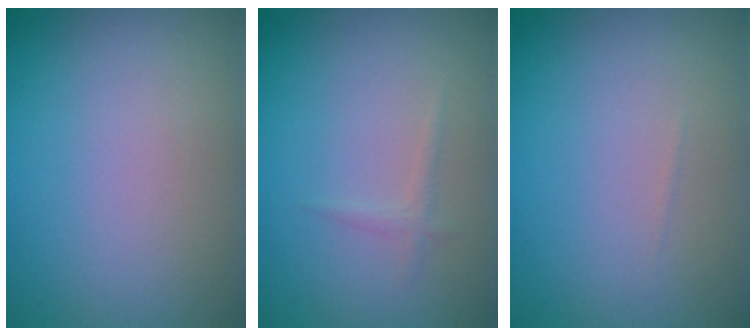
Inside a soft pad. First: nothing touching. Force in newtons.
{"total": 0.8, "press": 0.8, "slide": 0.0}
{"total": 0.0}